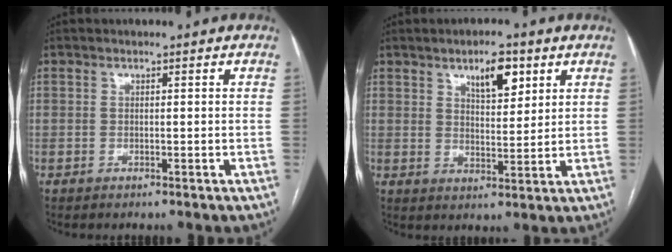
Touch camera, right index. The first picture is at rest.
{"total": 6.4, "force": [3.5, 2.3, 4.8], "torque": [-0.079, 0.002, 0.058]}